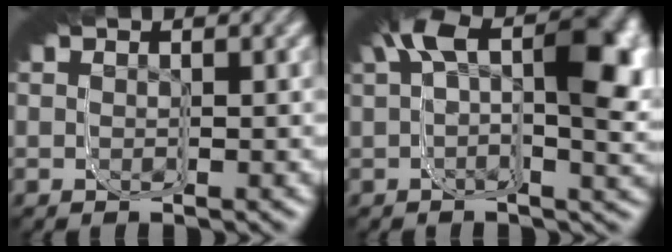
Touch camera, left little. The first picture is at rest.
{"total": 6.1, "force": [0.5, 2.2, 5.7], "torque": [-0.078, 0.015, 0.007]}